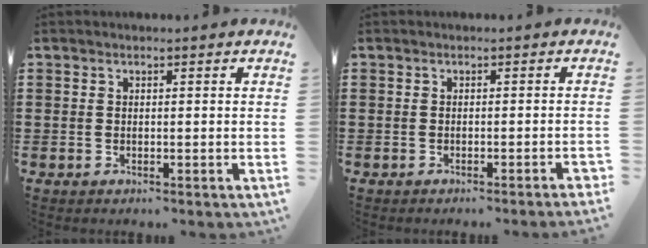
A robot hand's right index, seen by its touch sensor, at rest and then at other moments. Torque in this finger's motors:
{"motor_torque": [2.14, 0.00, 0.15, 0.07]}